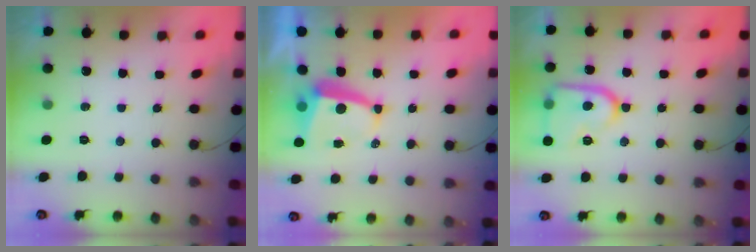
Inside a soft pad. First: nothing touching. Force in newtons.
{"total": 5.9, "press": 5.9, "slide": 0.3}
{"total": 15.5, "press": 15.5, "slide": 1.4}